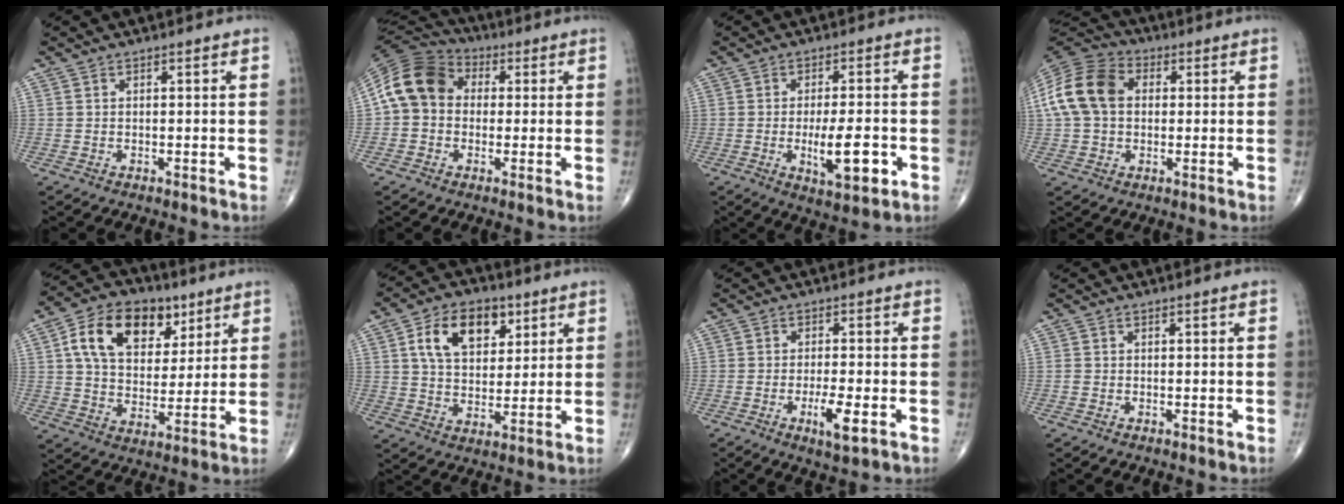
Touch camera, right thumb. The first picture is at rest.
{"total": 12.1, "force": [1.0, 9.8, 7.1], "torque": [-0.123, 0.034, 0.004]}
{"total": 9.3, "force": [-2.4, 3.1, 8.5], "torque": [-0.130, -0.002, -0.032]}
{"total": 14.0, "force": [1.7, 10.3, 9.4], "torque": [-0.179, 0.030, 0.022]}
{"total": 17.2, "force": [7.0, 11.3, 10.9], "torque": [-0.154, -0.011, 0.121]}
{"total": 12.8, "force": [5.1, 8.1, 8.6], "torque": [-0.114, -0.012, 0.089]}
{"total": 5.4, "force": [-2.0, 1.3, 4.9], "torque": [-0.090, -0.004, -0.032]}
{"total": 0.6, "force": [-0.2, 0.5, 0.2], "torque": [-0.004, 0.001, -0.005]}